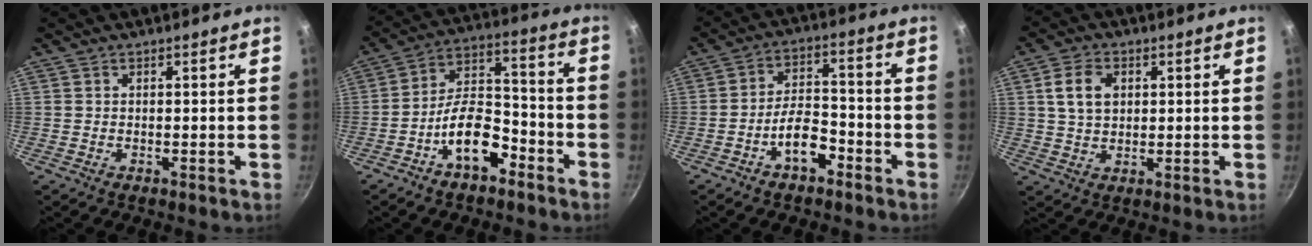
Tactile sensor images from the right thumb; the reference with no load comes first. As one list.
[{"total": 11.8, "force": [-6.4, 6.1, 7.8], "torque": [-0.108, 0.069, -0.116]}, {"total": 7.9, "force": [-4.3, 3.9, 5.3], "torque": [-0.071, 0.044, -0.076]}, {"total": 6.7, "force": [1.8, 4.8, 4.5], "torque": [-0.069, 0.002, 0.033]}]